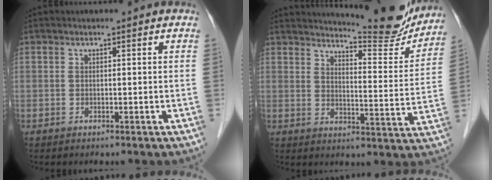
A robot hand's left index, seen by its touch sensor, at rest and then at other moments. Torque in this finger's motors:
{"motor_torque": [0.01, -0.57, 0.33, 0.06]}